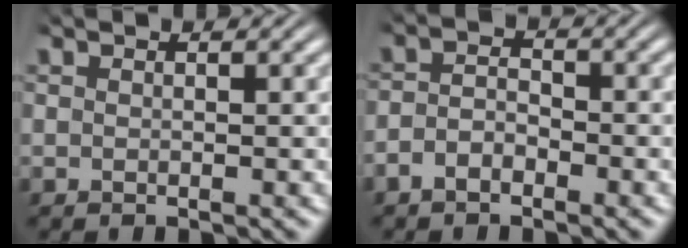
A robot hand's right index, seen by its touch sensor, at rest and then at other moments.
{"total": 2.8, "force": [-1.8, 1.8, 1.3], "torque": [-0.025, -0.002, -0.033]}